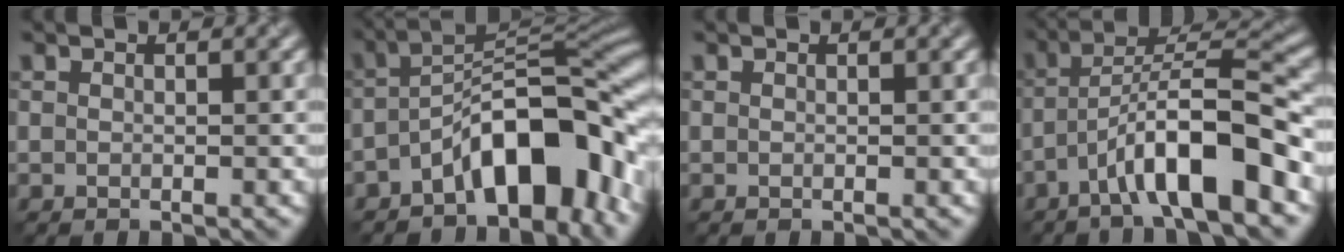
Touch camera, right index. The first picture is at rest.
{"total": 10.3, "force": [-4.9, 4.3, 8.1], "torque": [-0.103, 0.021, -0.090]}
{"total": 0.0}
{"total": 8.7, "force": [-4.3, 1.6, 7.4], "torque": [-0.117, 0.024, -0.071]}